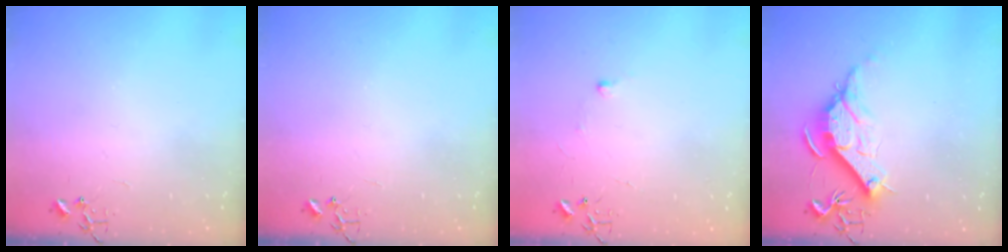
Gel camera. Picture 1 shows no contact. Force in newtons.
{"total": 0.0}
{"total": 4.2, "press": 4.1, "slide": 0.6}
{"total": 12.5, "press": 12.5, "slide": 1.1}